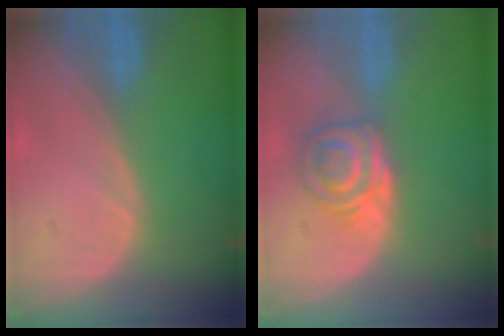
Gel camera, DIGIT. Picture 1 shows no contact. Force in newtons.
{"total": 5.5, "press": 5.3, "slide": 1.8}